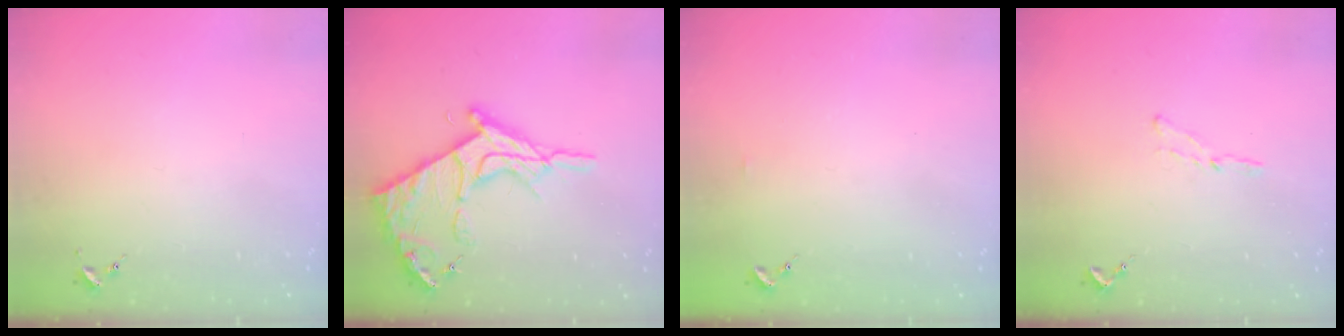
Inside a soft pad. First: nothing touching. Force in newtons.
{"total": 16.8, "press": 16.8, "slide": 1.3}
{"total": 3.2, "press": 3.2, "slide": 0.4}
{"total": 3.5, "press": 3.5, "slide": 0.4}